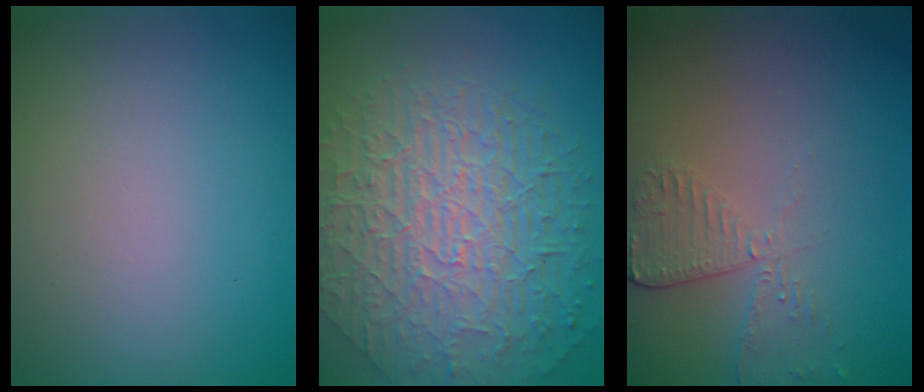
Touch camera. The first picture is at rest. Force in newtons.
{"total": 10.2, "press": 6.7, "slide": 7.8}
{"total": 2.7, "press": 2.4, "slide": 1.2}